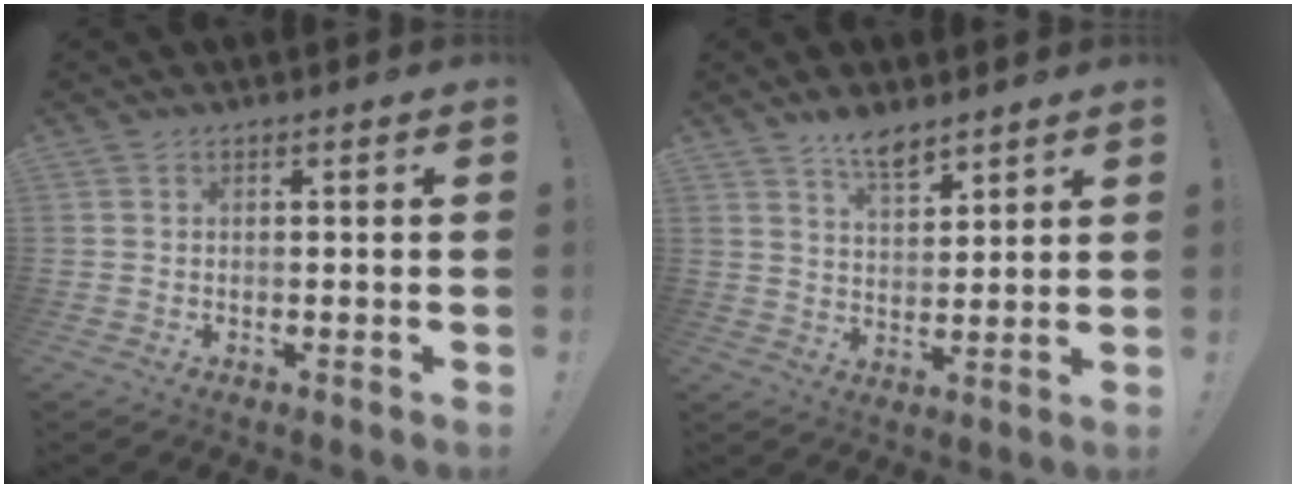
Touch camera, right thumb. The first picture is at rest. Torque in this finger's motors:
{"motor_torque": [0.38, 0.79, 0.71, 0.38, 0.00]}